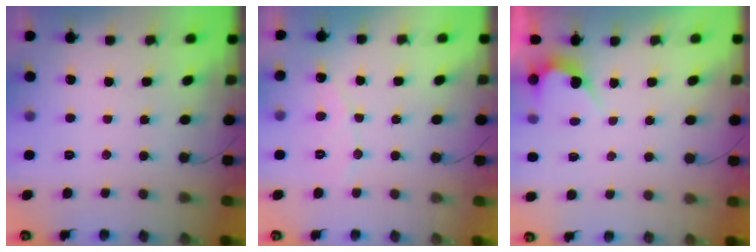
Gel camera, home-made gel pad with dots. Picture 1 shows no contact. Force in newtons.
{"total": 5.4, "press": 5.4, "slide": 0.4}
{"total": 2.7, "press": 2.7, "slide": 0.2}